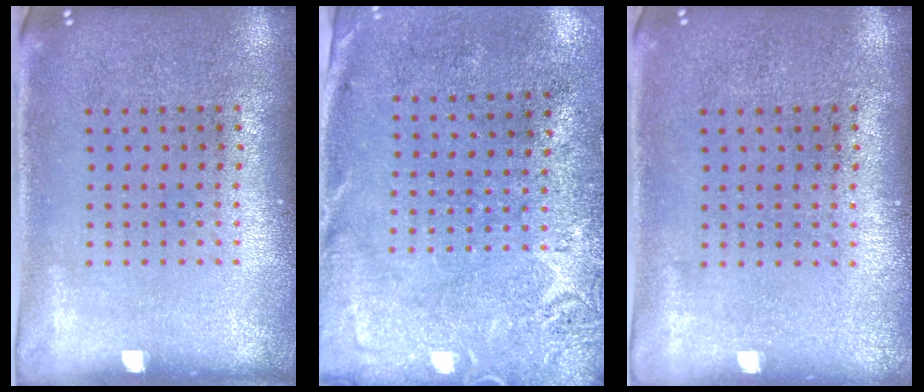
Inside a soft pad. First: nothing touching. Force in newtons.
{"total": 2.7, "press": 2.2, "slide": 1.6}
{"total": 0.0}